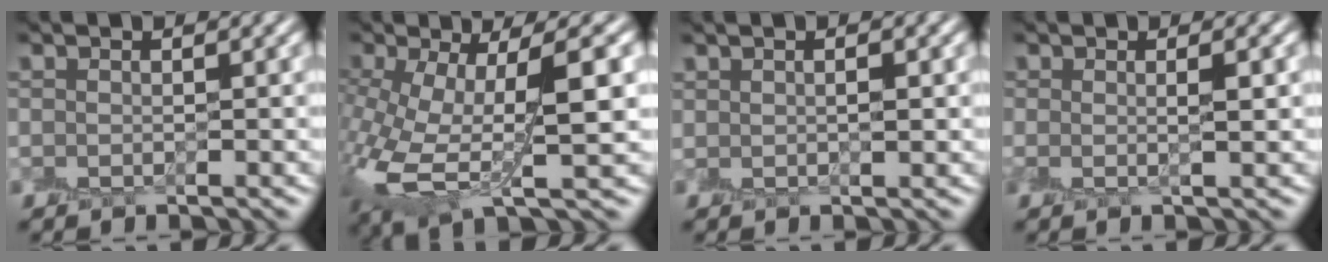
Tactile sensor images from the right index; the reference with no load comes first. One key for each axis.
{"total": 9.7, "fx": 0.4, "fy": 3.8, "fz": 8.9, "tx": -0.174, "ty": -0.013, "tz": 0.013}
{"total": 1.1, "fx": 0.5, "fy": 0.3, "fz": 0.9, "tx": -0.011, "ty": -0.002, "tz": 0.013}
{"total": 1.7, "fx": 0.1, "fy": 0.4, "fz": 1.6, "tx": -0.022, "ty": 0.000, "tz": -0.001}